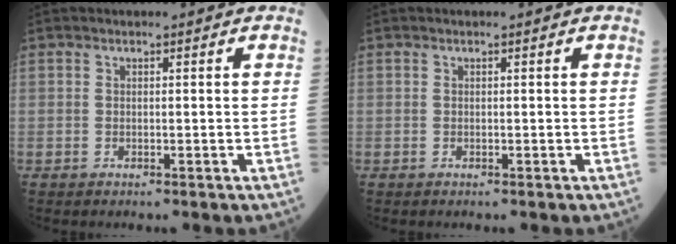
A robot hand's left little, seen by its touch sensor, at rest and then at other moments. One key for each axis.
{"total": 0.0}